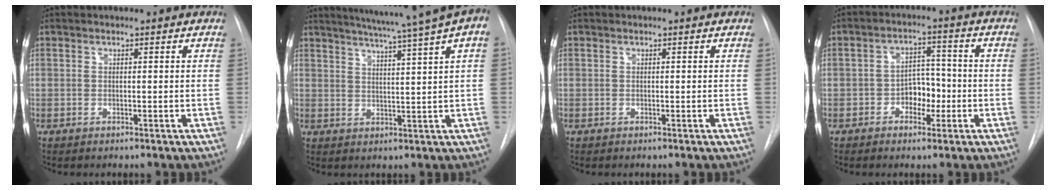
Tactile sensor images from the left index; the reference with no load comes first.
{"total": 13.7, "force": [10.2, -1.0, 9.1], "torque": [-0.139, 0.001, 0.125]}
{"total": 0.0}
{"total": 5.1, "force": [-1.7, 3.3, 3.5], "torque": [-0.049, 0.015, -0.029]}